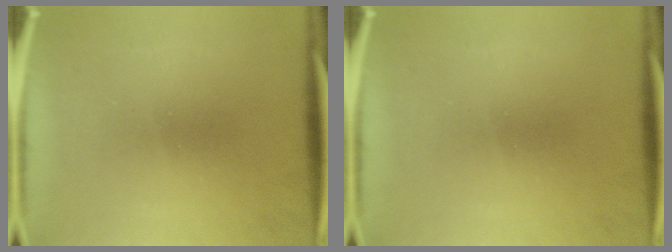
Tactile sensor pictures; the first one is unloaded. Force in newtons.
{"total": 0.0}